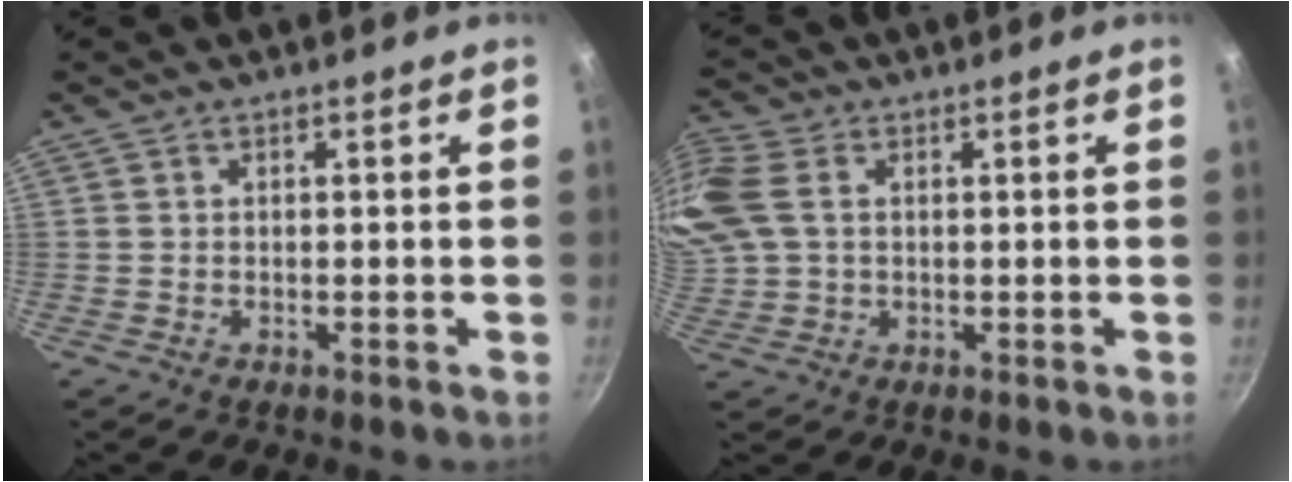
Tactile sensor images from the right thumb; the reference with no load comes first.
{"total": 9.6, "force": [2.0, 6.9, 6.3], "torque": [-0.141, 0.014, 0.038]}